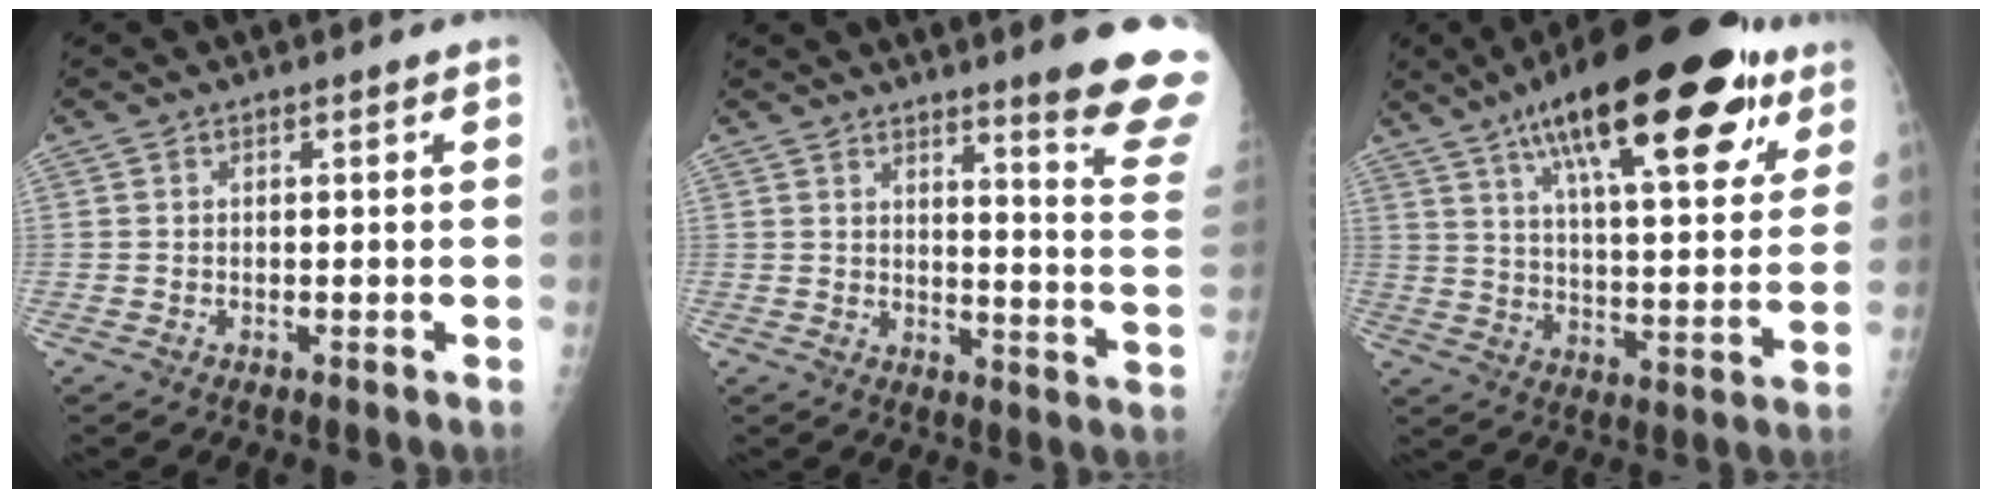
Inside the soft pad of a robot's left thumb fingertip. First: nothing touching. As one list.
[{"total": 15.4, "force": [11.6, 0.4, 10.1], "torque": [-0.103, -0.099, 0.141]}, {"total": 28.7, "force": [15.9, 9.6, 21.9], "torque": [-0.310, -0.022, 0.242]}]